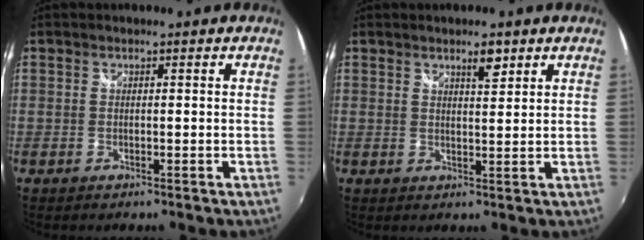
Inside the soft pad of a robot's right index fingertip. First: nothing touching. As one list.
[{"total": 3.0, "force": [2.1, 0.8, 2.1], "torque": [-0.029, 0.004, 0.033]}]